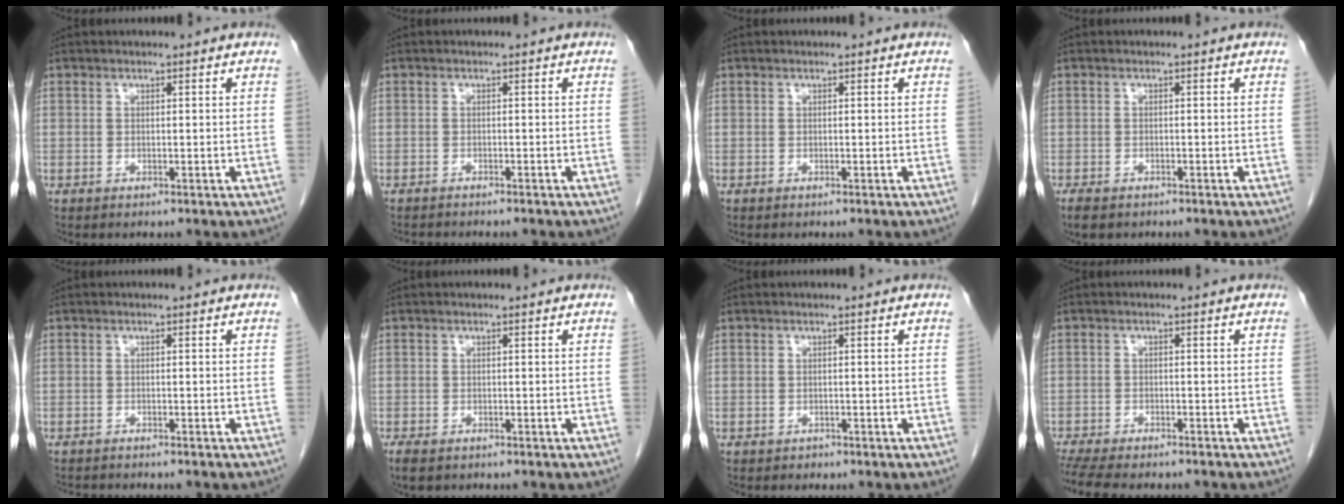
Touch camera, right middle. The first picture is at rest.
{"total": 4.9, "force": [-4.5, 0.8, 2.0], "torque": [-0.027, -0.003, -0.059]}
{"total": 0.0}
{"total": 3.0, "force": [-2.3, 1.4, 1.4], "torque": [-0.026, -0.005, -0.030]}
{"total": 3.8, "force": [-3.4, 0.5, 1.5], "torque": [-0.022, -0.002, -0.044]}
{"total": 2.9, "force": [-2.1, 1.3, 1.5], "torque": [-0.026, -0.006, -0.029]}
{"total": 0.7, "force": [-0.5, 0.5, 0.0], "torque": [-0.005, 0.001, -0.008]}
{"total": 11.9, "force": [-10.2, 2.9, 5.2], "torque": [-0.095, -0.010, -0.145]}